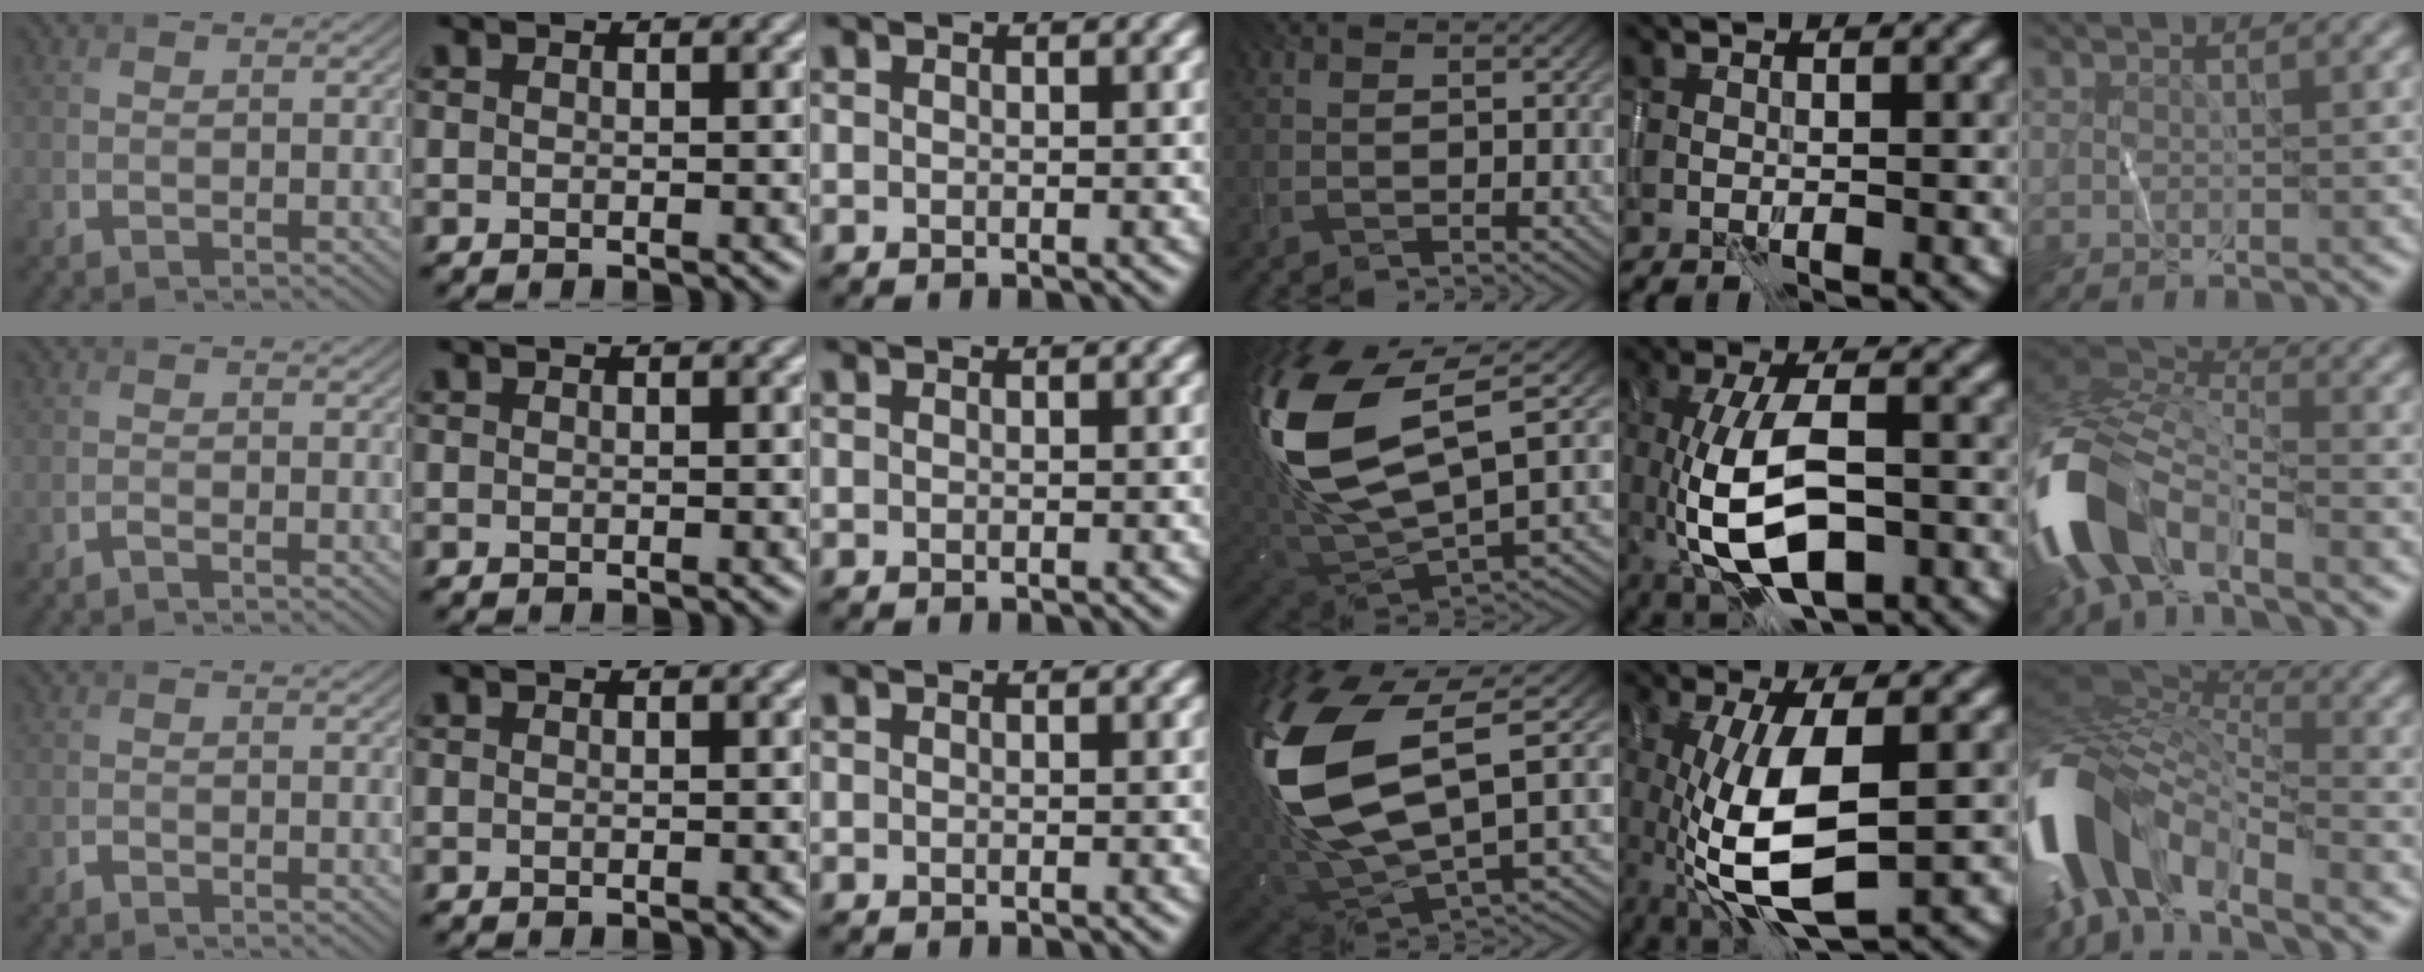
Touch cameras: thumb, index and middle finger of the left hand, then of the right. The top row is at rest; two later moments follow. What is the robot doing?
{"motion": "wipe", "object": "whiteboard"}